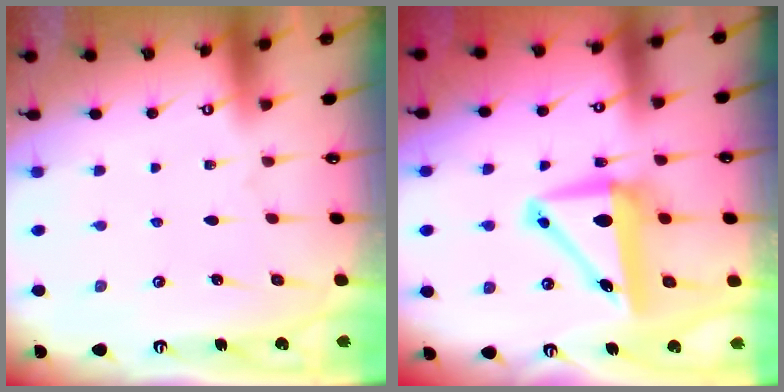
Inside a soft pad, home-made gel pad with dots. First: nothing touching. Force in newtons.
{"total": 10.4, "press": 9.8, "slide": 3.4}